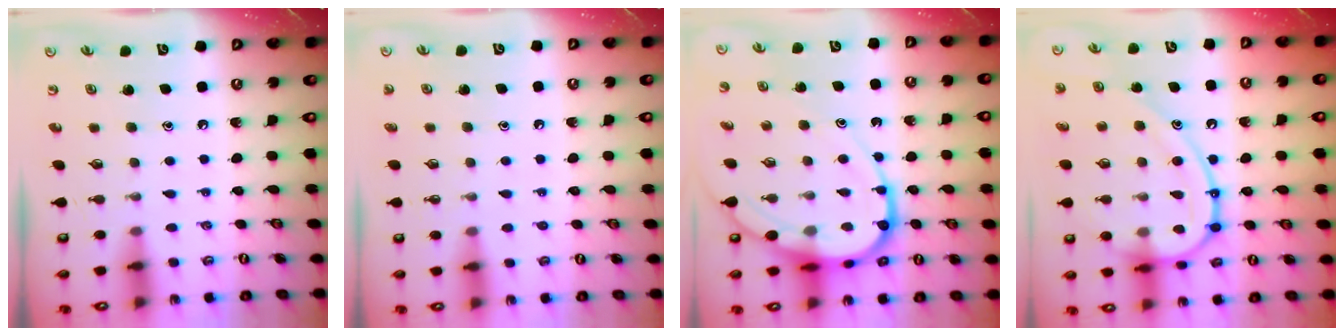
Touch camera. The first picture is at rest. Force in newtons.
{"total": 0.9, "press": 0.9, "slide": 0.0}
{"total": 14.5, "press": 14.4, "slide": 1.6}
{"total": 17.4, "press": 17.4, "slide": 1.6}